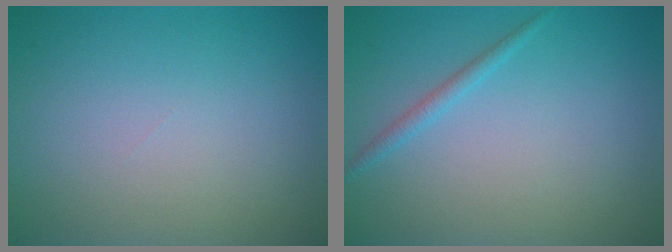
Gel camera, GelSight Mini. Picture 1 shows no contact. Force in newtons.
{"total": 1.0, "press": 1.0, "slide": 0.1}